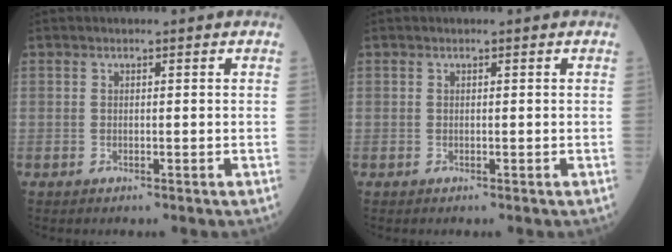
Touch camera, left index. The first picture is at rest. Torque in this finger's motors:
{"motor_torque": [0.10, 0.09, 0.02, 0.00]}